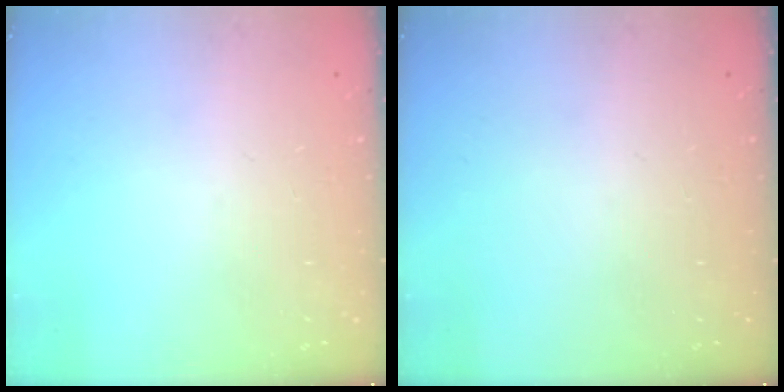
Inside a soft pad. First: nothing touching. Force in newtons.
{"total": 0.0}